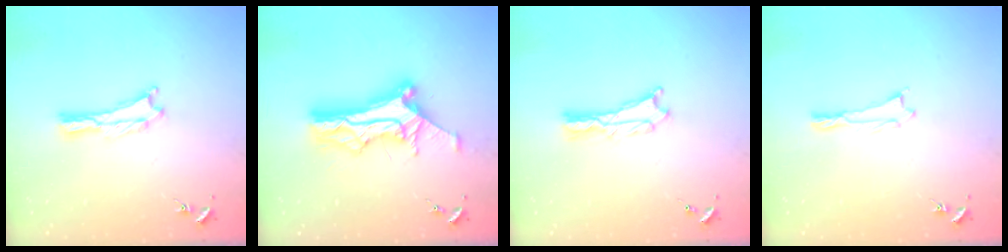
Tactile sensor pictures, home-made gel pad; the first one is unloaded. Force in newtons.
{"total": 11.5, "press": 11.5, "slide": 0.8}
{"total": 1.1, "press": 1.1, "slide": 0.2}
{"total": 0.5, "press": 0.5, "slide": 0.2}